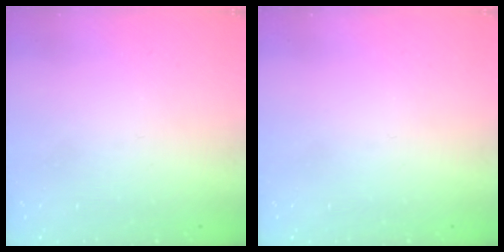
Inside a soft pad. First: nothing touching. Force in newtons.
{"total": 0.0}